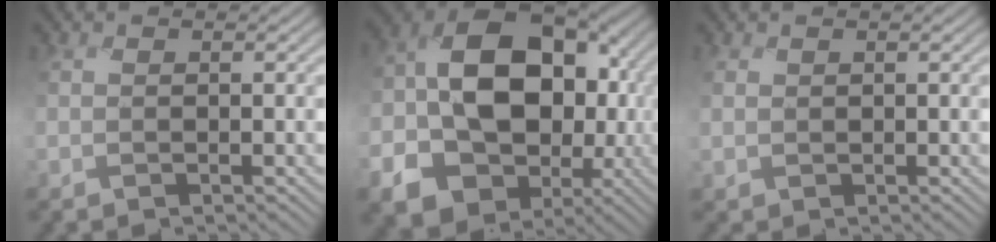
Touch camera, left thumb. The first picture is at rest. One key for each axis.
{"total": 18.2, "fx": -2.5, "fy": 14.2, "fz": 11.2, "tx": -0.211, "ty": -0.044, "tz": -0.020}
{"total": 0.8, "fx": 0.4, "fy": 0.5, "fz": -0.3, "tx": -0.006, "ty": -0.002, "tz": 0.005}